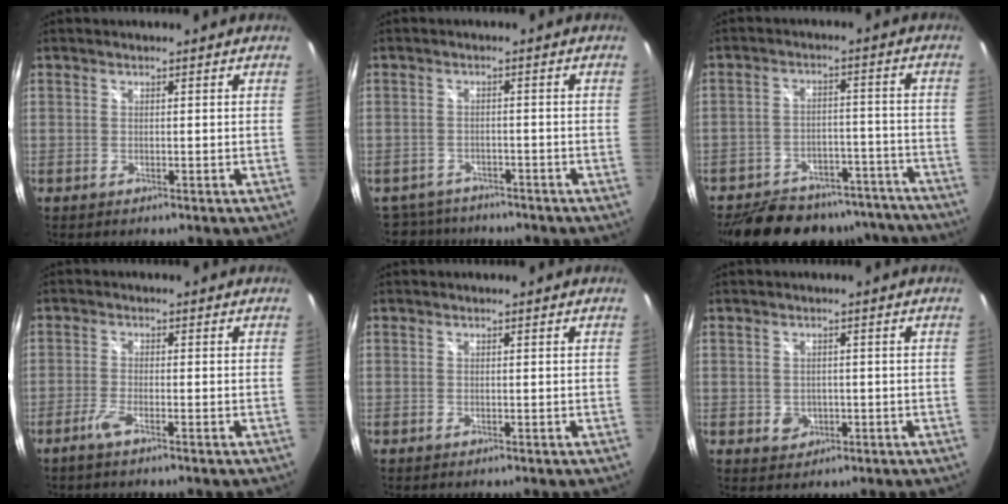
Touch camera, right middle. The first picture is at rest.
{"total": 10.4, "force": [-8.9, 4.5, 2.8], "torque": [-0.085, 0.000, -0.142]}
{"total": 23.8, "force": [-20.0, 9.4, 8.9], "torque": [-0.181, 0.022, -0.255]}
{"total": 2.9, "force": [-2.1, 0.0, 2.0], "torque": [-0.056, -0.005, -0.043]}
{"total": 0.0}
{"total": 3.0, "force": [-0.7, 2.8, 1.1], "torque": [-0.021, 0.000, -0.006]}